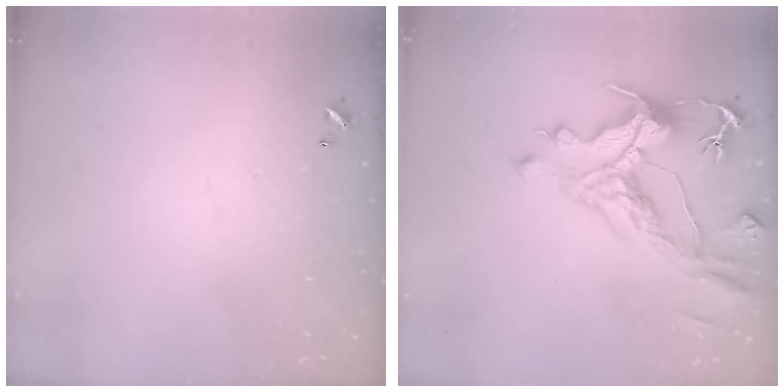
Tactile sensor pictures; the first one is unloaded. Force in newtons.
{"total": 4.6, "press": 4.2, "slide": 1.8}